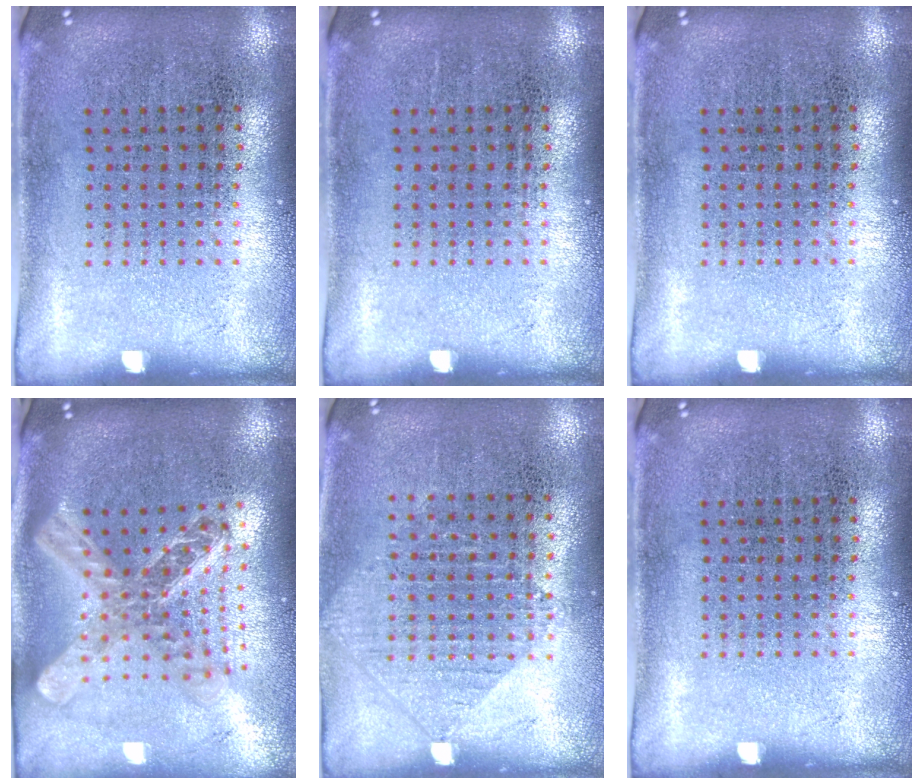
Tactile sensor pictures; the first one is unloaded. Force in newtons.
{"total": 0.0}
{"total": 0.0}
{"total": 2.4, "press": 1.9, "slide": 1.4}
{"total": 0.9, "press": 0.9, "slide": 0.2}
{"total": 0.0}